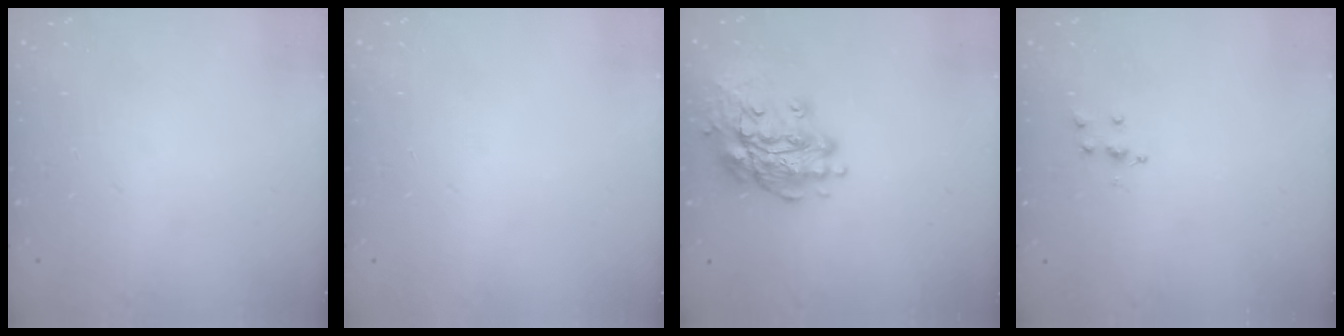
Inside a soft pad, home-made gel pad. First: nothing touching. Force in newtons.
{"total": 0.0}
{"total": 16.9, "press": 16.6, "slide": 3.1}
{"total": 4.8, "press": 4.8, "slide": 0.5}